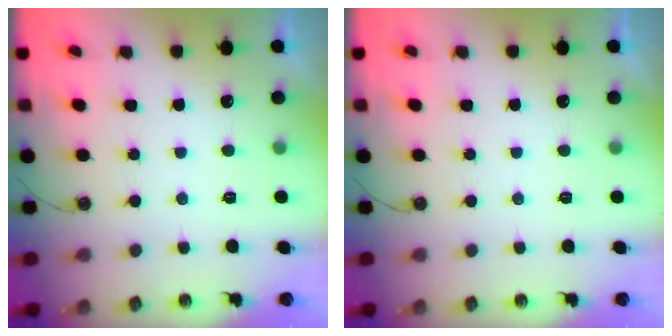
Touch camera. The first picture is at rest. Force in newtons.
{"total": 0.0}